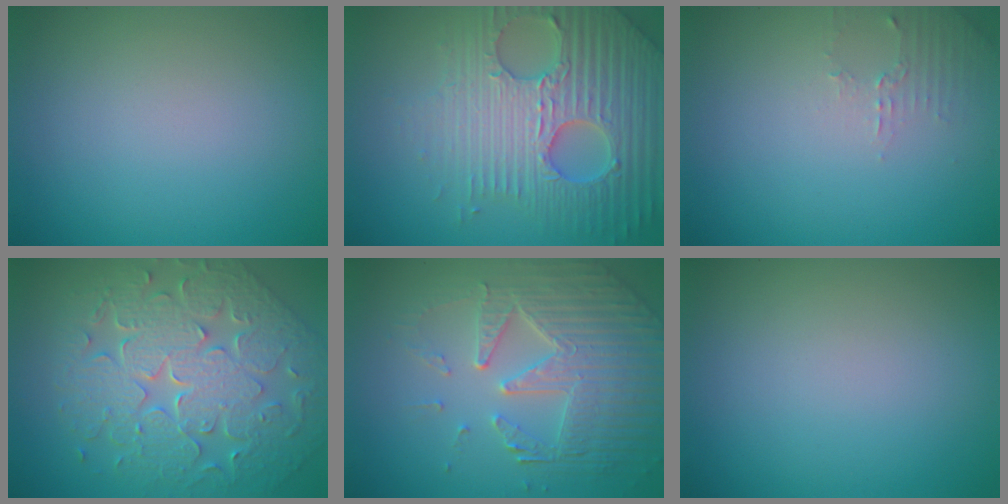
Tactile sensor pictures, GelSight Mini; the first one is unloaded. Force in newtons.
{"total": 7.3, "press": 7.1, "slide": 1.8}
{"total": 1.4, "press": 1.4, "slide": 0.4}
{"total": 9.3, "press": 6.8, "slide": 6.3}
{"total": 6.5, "press": 5.1, "slide": 4.1}
{"total": 0.0}